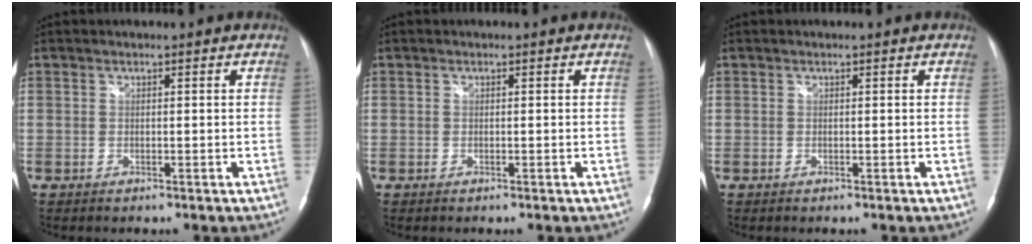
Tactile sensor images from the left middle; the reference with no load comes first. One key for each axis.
{"total": 0.0}
{"total": 0.0}